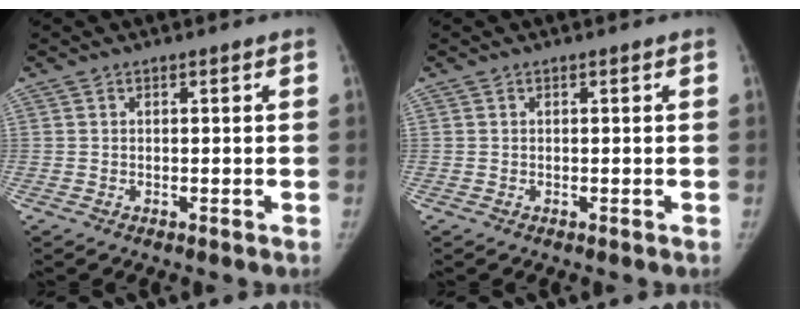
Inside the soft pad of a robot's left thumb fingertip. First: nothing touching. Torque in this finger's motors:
{"motor_torque": [0.07, -0.01, 0.20, -0.04, 0.08]}